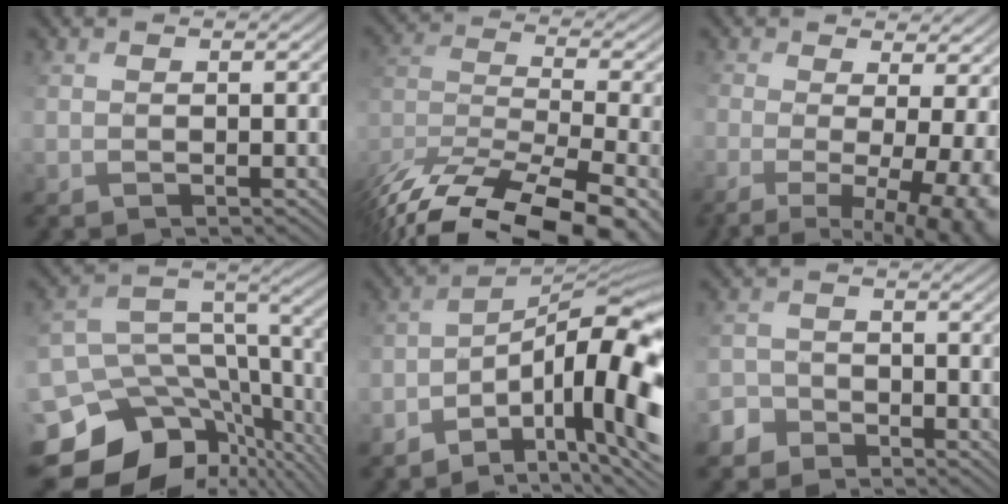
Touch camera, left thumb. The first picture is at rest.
{"total": 17.0, "force": [-13.8, 5.6, 8.1], "torque": [-0.180, -0.028, -0.191]}
{"total": 10.9, "force": [-2.8, 4.6, 9.5], "torque": [-0.162, -0.028, -0.008]}
{"total": 12.8, "force": [-5.2, 9.2, 7.1], "torque": [-0.196, -0.023, -0.053]}
{"total": 13.7, "force": [-5.9, 5.6, 11.0], "torque": [-0.170, 0.001, -0.087]}
{"total": 2.9, "force": [-2.5, 1.1, -0.9], "torque": [0.008, 0.000, -0.052]}